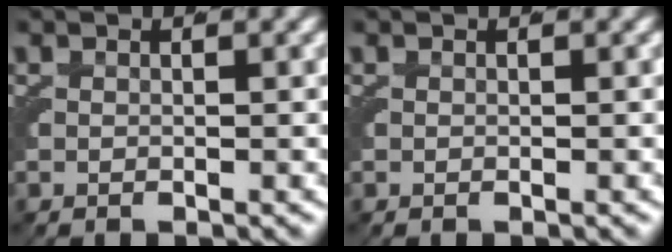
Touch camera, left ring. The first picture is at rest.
{"total": 0.0}